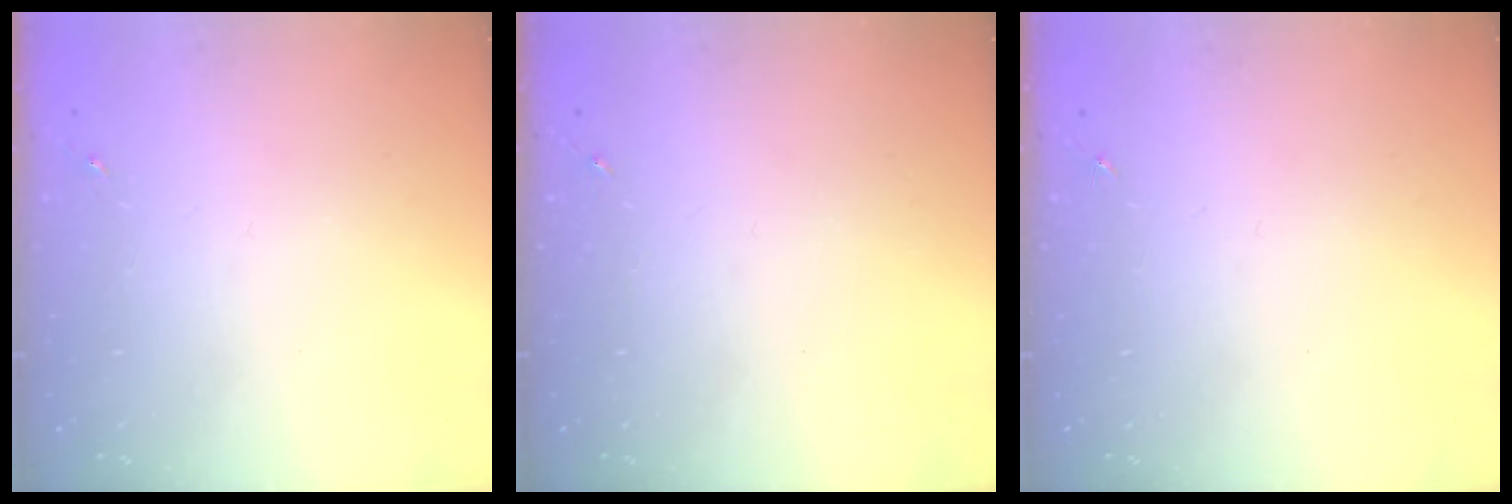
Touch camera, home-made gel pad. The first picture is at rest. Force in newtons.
{"total": 0.0}
{"total": 0.0}